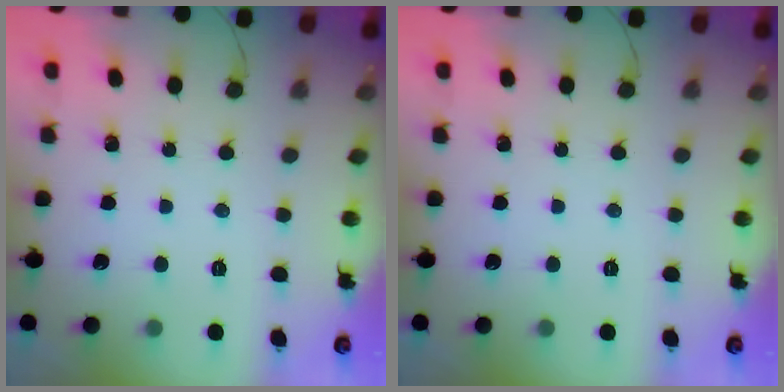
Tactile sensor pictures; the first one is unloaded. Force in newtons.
{"total": 0.0}